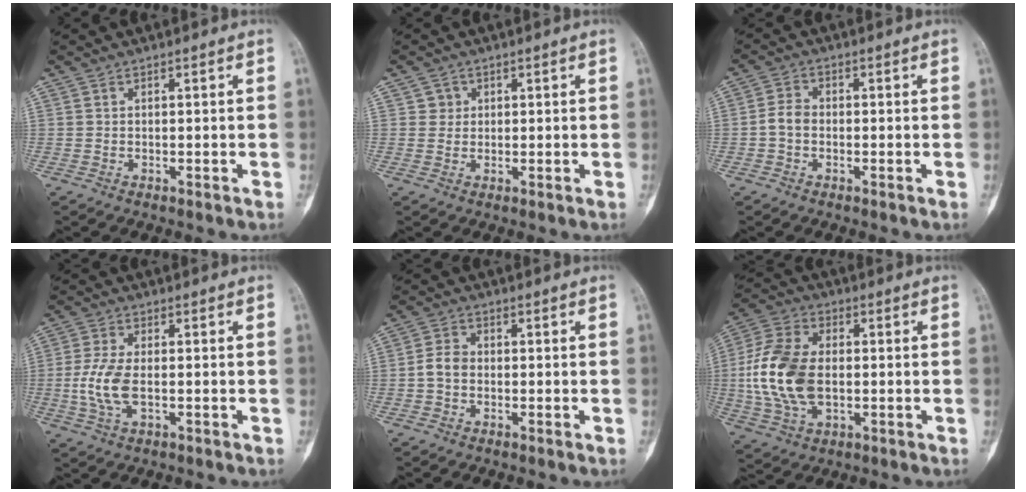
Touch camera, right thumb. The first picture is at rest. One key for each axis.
{"total": 2.0, "fx": 0.7, "fy": 1.9, "fz": 0.1, "tx": 0.013, "ty": 0.001, "tz": 0.005}
{"total": 3.3, "fx": -0.8, "fy": 2.4, "fz": 2.1, "tx": -0.036, "ty": 0.011, "tz": -0.023}
{"total": 7.2, "fx": -1.0, "fy": 3.4, "fz": 6.3, "tx": -0.149, "ty": 0.001, "tz": -0.021}
{"total": 3.6, "fx": -0.7, "fy": 2.7, "fz": 2.2, "tx": -0.038, "ty": 0.012, "tz": -0.021}
{"total": 15.8, "fx": -0.6, "fy": 9.8, "fz": 12.4, "tx": -0.259, "ty": 0.010, "tz": -0.010}